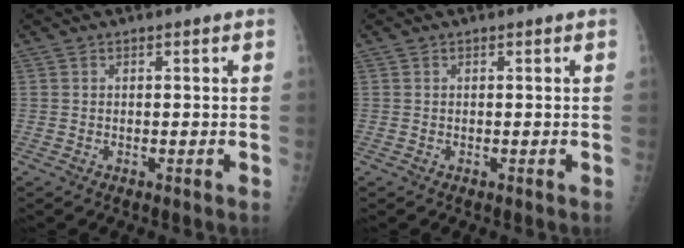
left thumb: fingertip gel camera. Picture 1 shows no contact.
{"total": 0.0}